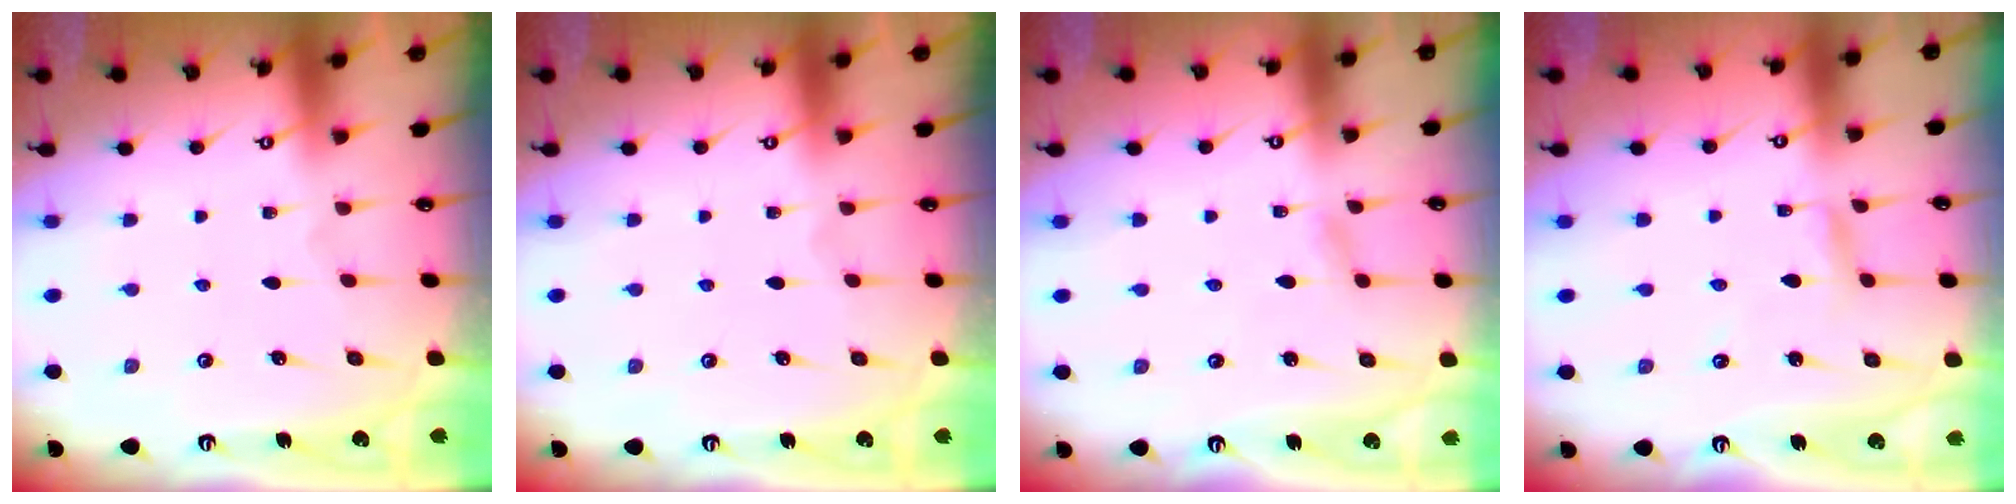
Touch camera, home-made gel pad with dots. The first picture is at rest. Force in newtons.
{"total": 0.0}
{"total": 2.9, "press": 2.8, "slide": 0.3}
{"total": 2.1, "press": 2.1, "slide": 0.1}